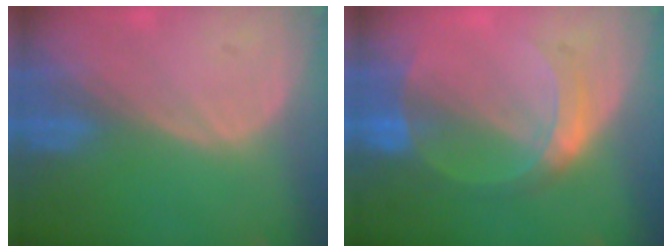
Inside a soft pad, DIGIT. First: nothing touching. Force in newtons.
{"total": 5.6, "press": 5.6, "slide": 0.0}